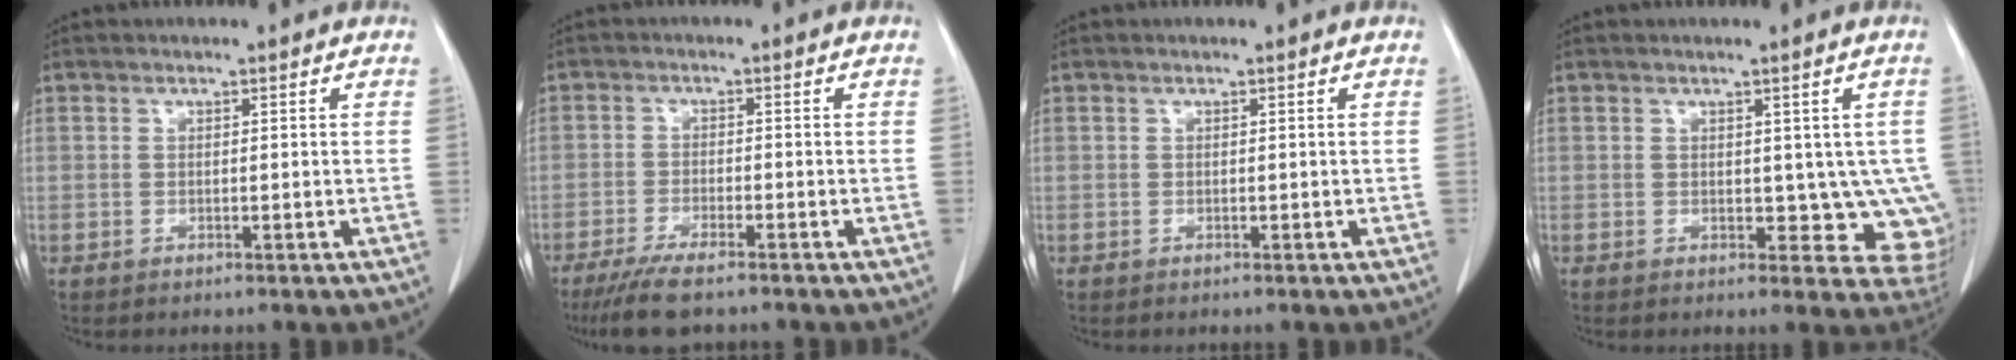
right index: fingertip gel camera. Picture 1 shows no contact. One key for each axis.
{"total": 6.8, "fx": -5.3, "fy": 0.9, "fz": 4.2, "tx": -0.078, "ty": -0.018, "tz": -0.087}
{"total": 0.0}
{"total": 6.7, "fx": 0.5, "fy": 4.2, "fz": 5.1, "tx": -0.030, "ty": -0.002, "tz": 0.012}